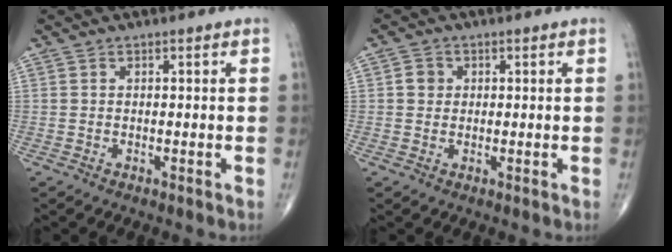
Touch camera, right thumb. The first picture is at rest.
{"total": 2.3, "force": [0.4, 2.1, 0.8], "torque": [-0.001, 0.002, 0.004]}